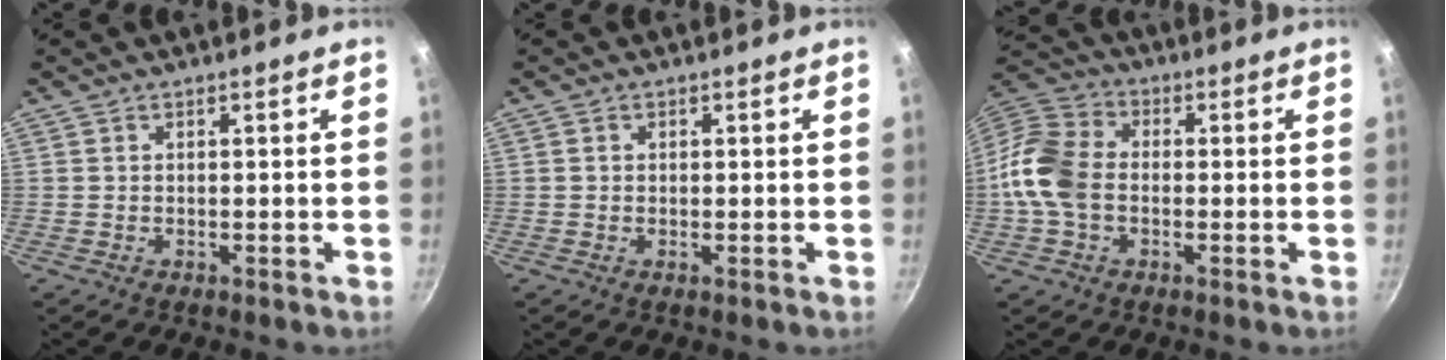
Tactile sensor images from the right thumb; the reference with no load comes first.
{"total": 0.5, "force": [0.2, 0.4, 0.2], "torque": [-0.002, 0.002, 0.001]}
{"total": 11.4, "force": [-1.4, 8.2, 7.8], "torque": [-0.142, 0.026, -0.048]}